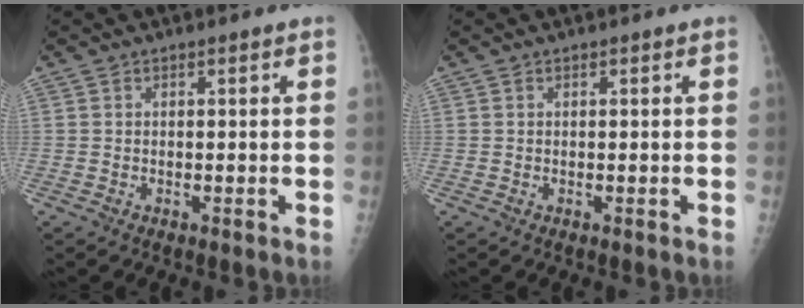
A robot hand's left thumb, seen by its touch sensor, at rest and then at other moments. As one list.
[{"total": 0.0}]